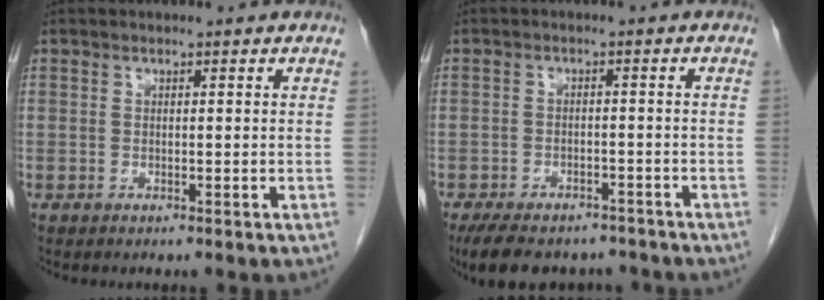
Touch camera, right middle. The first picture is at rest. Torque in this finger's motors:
{"motor_torque": [0.13, -0.12, 0.02, 0.05]}